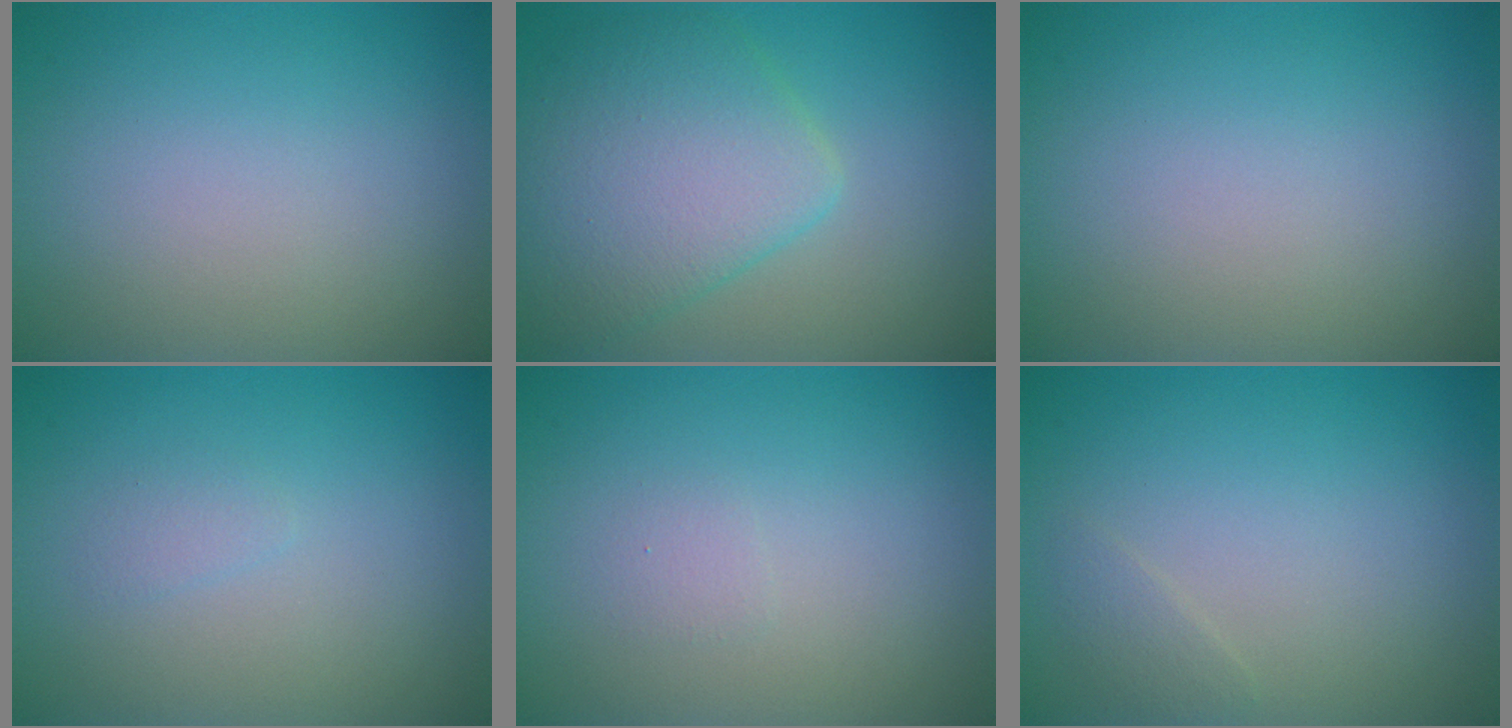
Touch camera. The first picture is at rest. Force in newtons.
{"total": 6.5, "press": 6.5, "slide": 0.2}
{"total": 0.0}
{"total": 0.7, "press": 0.7, "slide": 0.0}
{"total": 0.6, "press": 0.6, "slide": 0.1}
{"total": 0.9, "press": 0.9, "slide": 0.0}